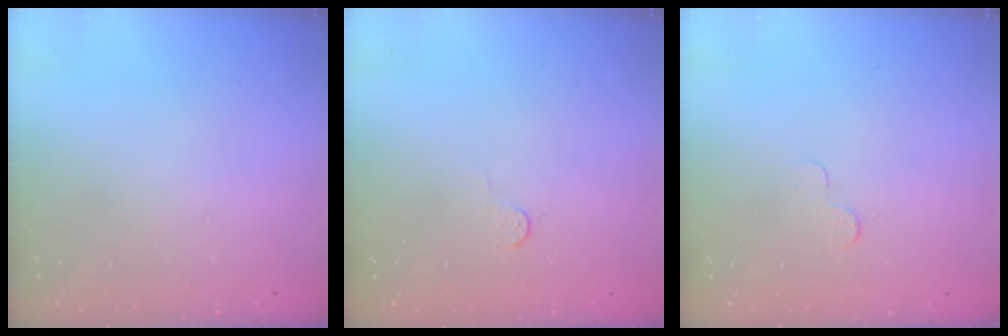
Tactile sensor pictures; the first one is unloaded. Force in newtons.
{"total": 2.8, "press": 2.8, "slide": 0.4}
{"total": 2.5, "press": 2.5, "slide": 0.2}